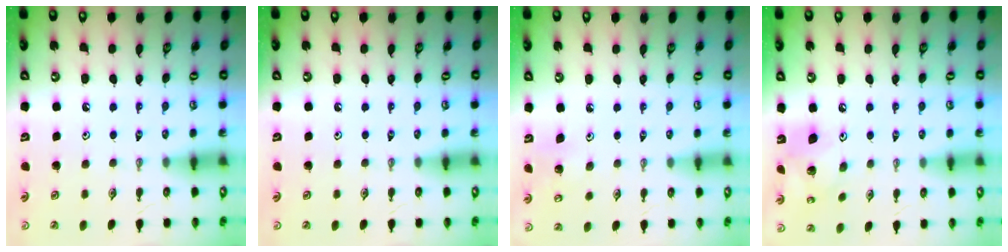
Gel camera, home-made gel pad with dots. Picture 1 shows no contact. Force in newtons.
{"total": 0.0}
{"total": 6.0, "press": 6.0, "slide": 0.5}
{"total": 12.5, "press": 12.4, "slide": 1.4}